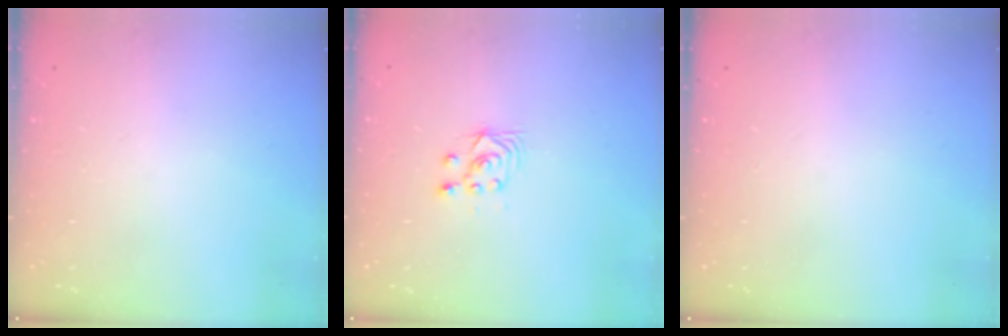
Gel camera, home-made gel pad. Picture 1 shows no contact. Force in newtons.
{"total": 3.5, "press": 3.2, "slide": 1.4}
{"total": 0.0}